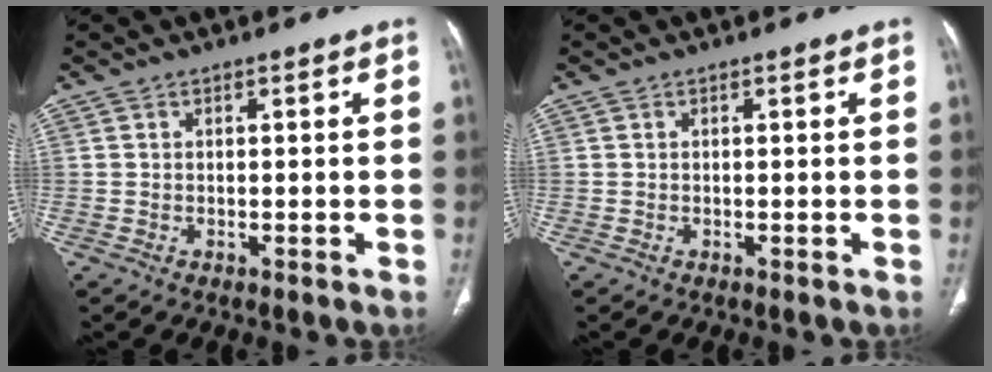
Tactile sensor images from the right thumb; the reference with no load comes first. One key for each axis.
{"total": 0.0}